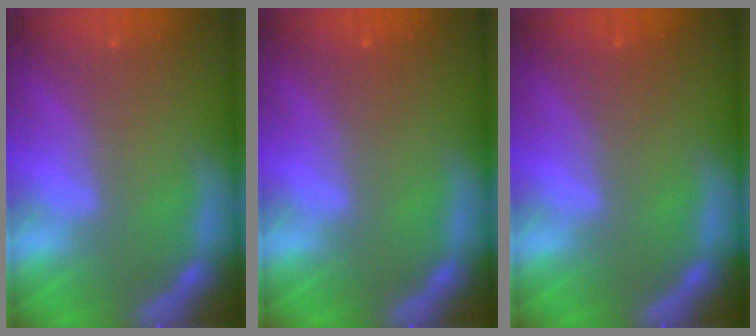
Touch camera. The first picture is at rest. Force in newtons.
{"total": 1.0}
{"total": 1.0}